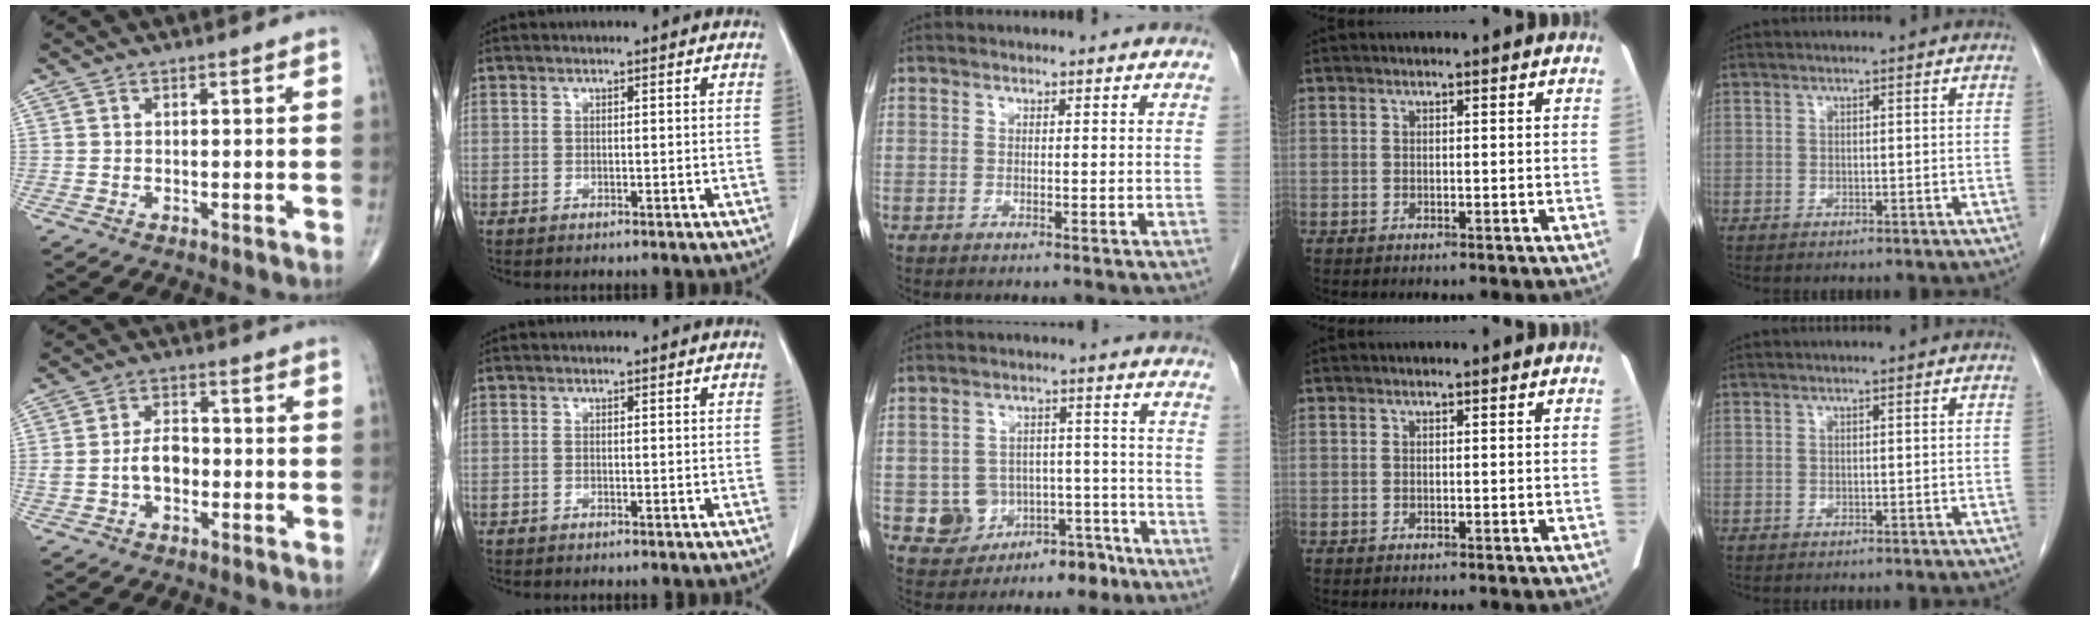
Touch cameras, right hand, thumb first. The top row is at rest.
{"thumb": {"total": 5.5, "force": [-1.0, 3.6, 4.1], "torque": [-0.067, 0.020, -0.021]}, "middle": {"total": 8.3, "force": [-4.1, 6.8, 2.4], "torque": [-0.027, 0.030, -0.050]}}